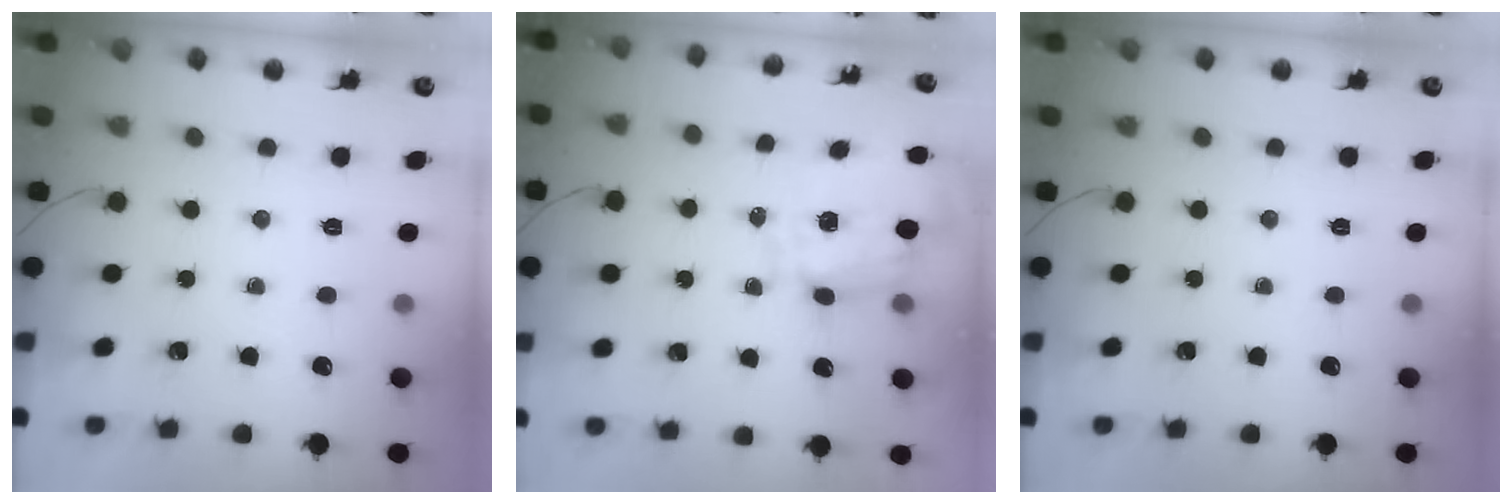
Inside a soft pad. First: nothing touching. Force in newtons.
{"total": 1.5, "press": 1.4, "slide": 0.4}
{"total": 0.0}